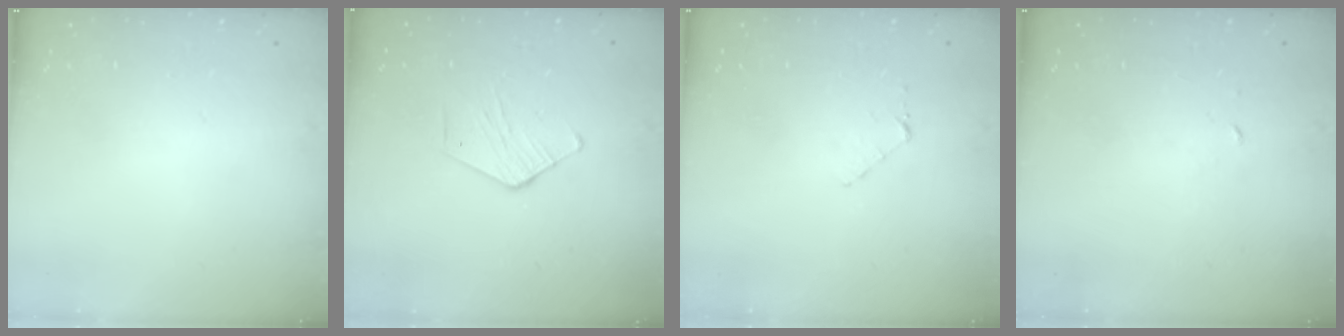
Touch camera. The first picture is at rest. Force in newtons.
{"total": 4.3, "press": 4.3, "slide": 0.4}
{"total": 4.4, "press": 4.4, "slide": 0.4}
{"total": 1.9, "press": 1.9, "slide": 0.1}